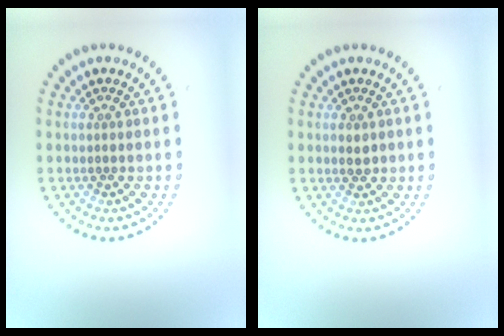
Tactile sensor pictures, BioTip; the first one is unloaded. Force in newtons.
{"total": 1.0, "press": 1.0, "slide": 0.1}